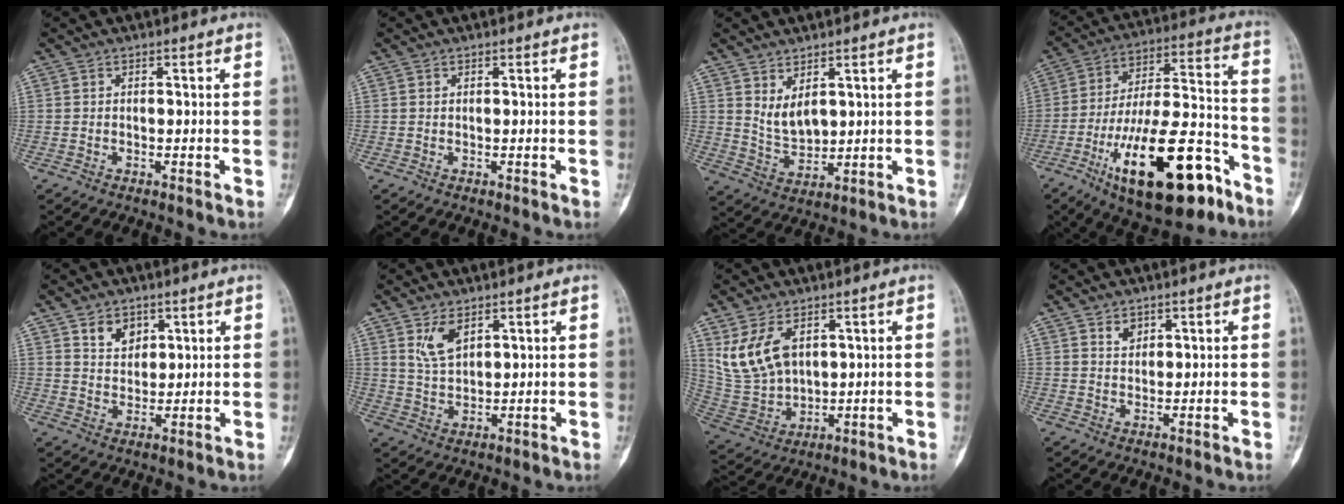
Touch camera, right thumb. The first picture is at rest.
{"total": 0.0}
{"total": 5.6, "force": [2.5, 2.9, 4.0], "torque": [-0.066, -0.029, 0.061]}
{"total": 25.4, "force": [-12.7, 9.5, 19.8], "torque": [-0.316, 0.075, -0.197]}
{"total": 5.5, "force": [3.0, 4.0, 2.5], "torque": [-0.018, -0.021, 0.057]}
{"total": 5.5, "force": [2.9, 2.9, 3.6], "torque": [-0.058, -0.018, 0.062]}
{"total": 11.0, "force": [4.4, 6.9, 7.3], "torque": [-0.134, -0.016, 0.109]}
{"total": 2.6, "force": [1.5, 1.7, 1.1], "torque": [-0.006, -0.011, 0.029]}